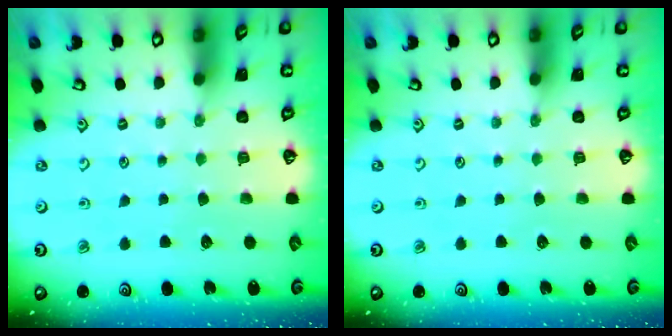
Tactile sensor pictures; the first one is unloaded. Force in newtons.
{"total": 0.0}